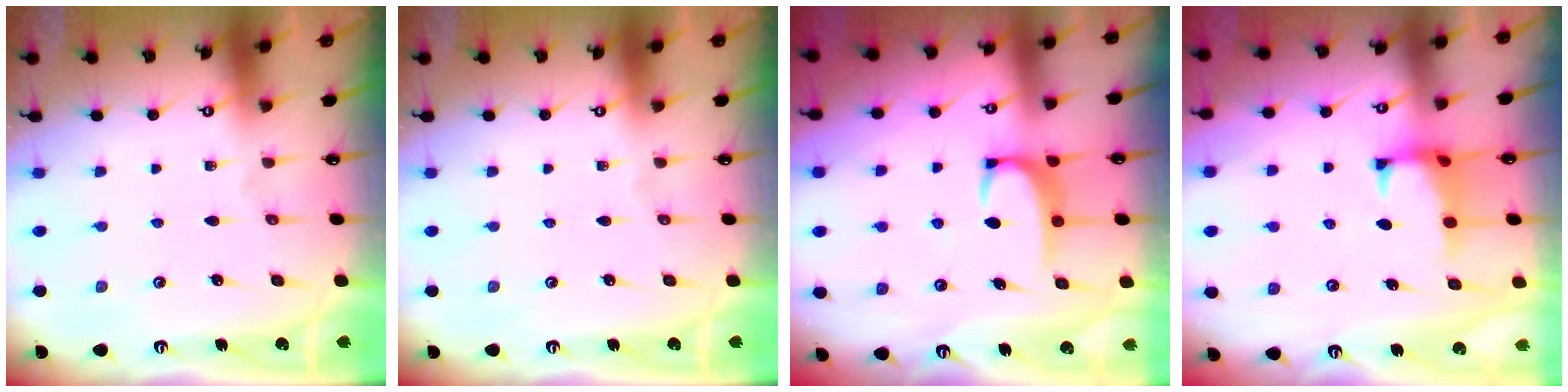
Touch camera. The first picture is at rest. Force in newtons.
{"total": 0.0}
{"total": 3.6, "press": 3.6, "slide": 0.2}
{"total": 1.5, "press": 1.3, "slide": 0.7}